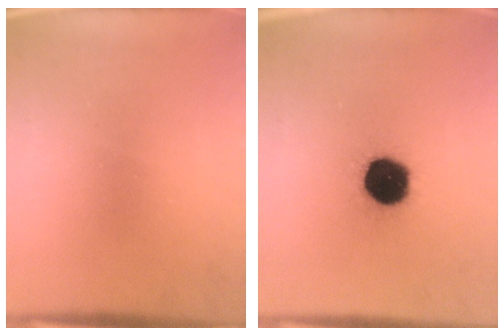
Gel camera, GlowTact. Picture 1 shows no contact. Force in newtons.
{"total": 14.8}